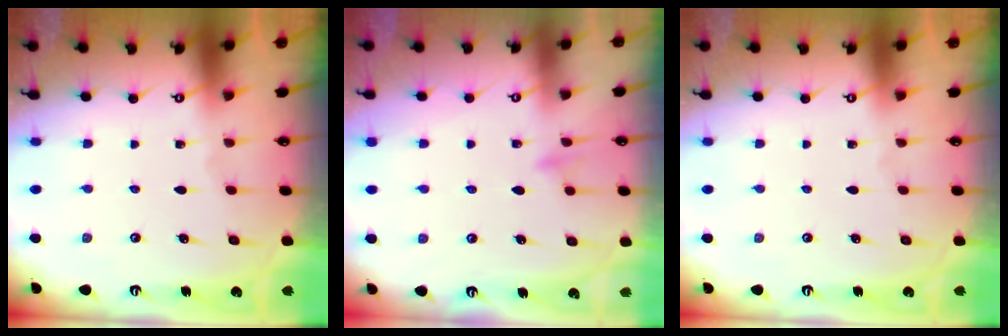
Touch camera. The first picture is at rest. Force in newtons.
{"total": 7.3, "press": 7.2, "slide": 0.7}
{"total": 0.0}